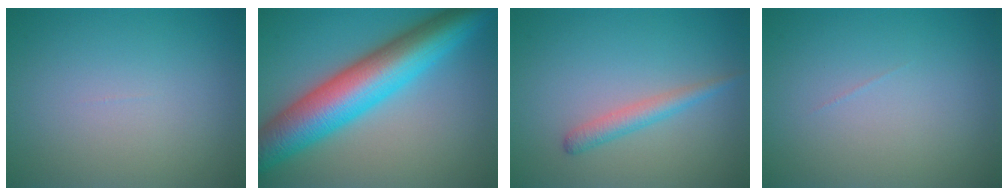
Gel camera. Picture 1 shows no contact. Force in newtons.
{"total": 11.2, "press": 11.2, "slide": 0.1}
{"total": 2.0, "press": 2.0, "slide": 0.1}
{"total": 0.0}